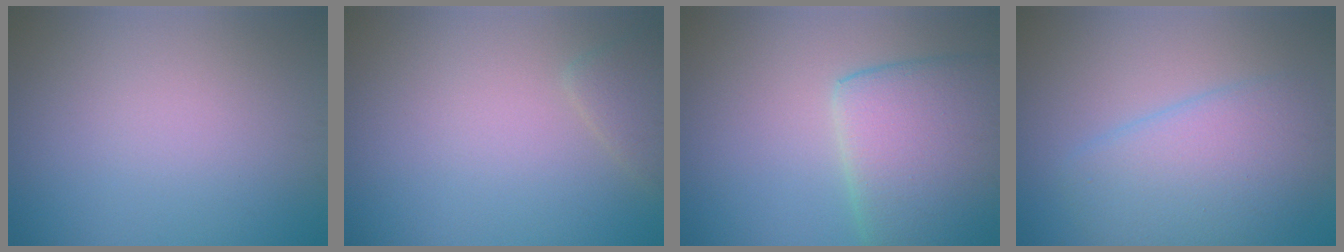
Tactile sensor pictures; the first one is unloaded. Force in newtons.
{"total": 1.5, "press": 1.5, "slide": 0.1}
{"total": 8.9, "press": 8.9, "slide": 0.5}
{"total": 5.5, "press": 5.5, "slide": 0.3}